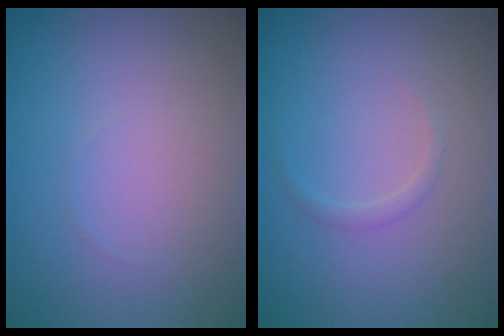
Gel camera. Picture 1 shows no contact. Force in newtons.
{"total": 0.8, "press": 0.8, "slide": 0.0}